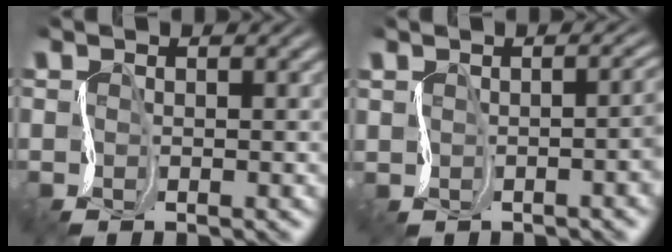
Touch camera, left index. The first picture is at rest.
{"total": 1.3, "force": [-0.3, 0.3, 1.2], "torque": [-0.006, 0.000, 0.005]}